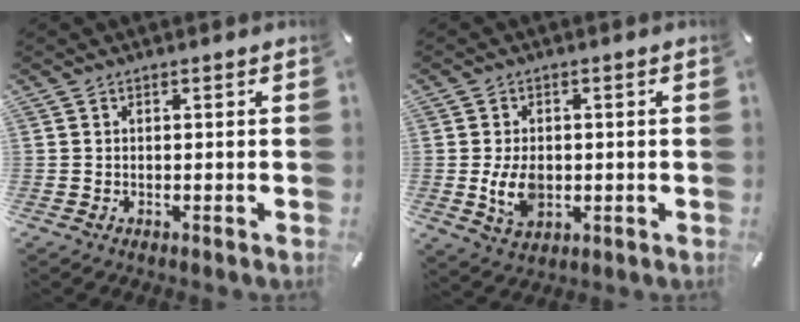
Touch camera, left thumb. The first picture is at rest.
{"total": 7.2, "force": [-0.7, 5.0, 5.1], "torque": [-0.114, -0.004, -0.015]}